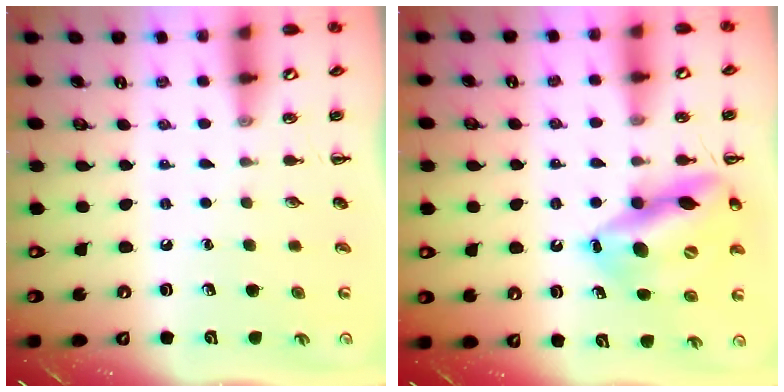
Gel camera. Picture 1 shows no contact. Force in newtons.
{"total": 17.5, "press": 17.1, "slide": 4.0}